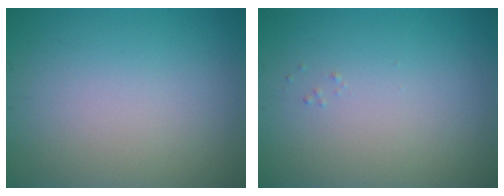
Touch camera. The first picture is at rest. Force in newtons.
{"total": 0.0}